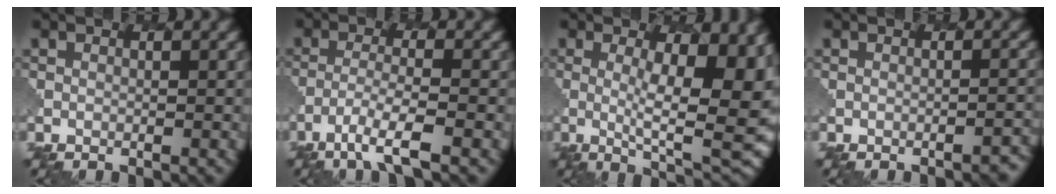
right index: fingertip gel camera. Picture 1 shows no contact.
{"total": 3.9, "force": [-2.3, 0.4, 3.1], "torque": [-0.060, -0.001, -0.053]}
{"total": 11.8, "force": [0.9, 3.5, 11.2], "torque": [-0.140, -0.015, 0.017]}
{"total": 2.2, "force": [-1.9, 0.5, 1.0], "torque": [-0.001, 0.006, -0.024]}